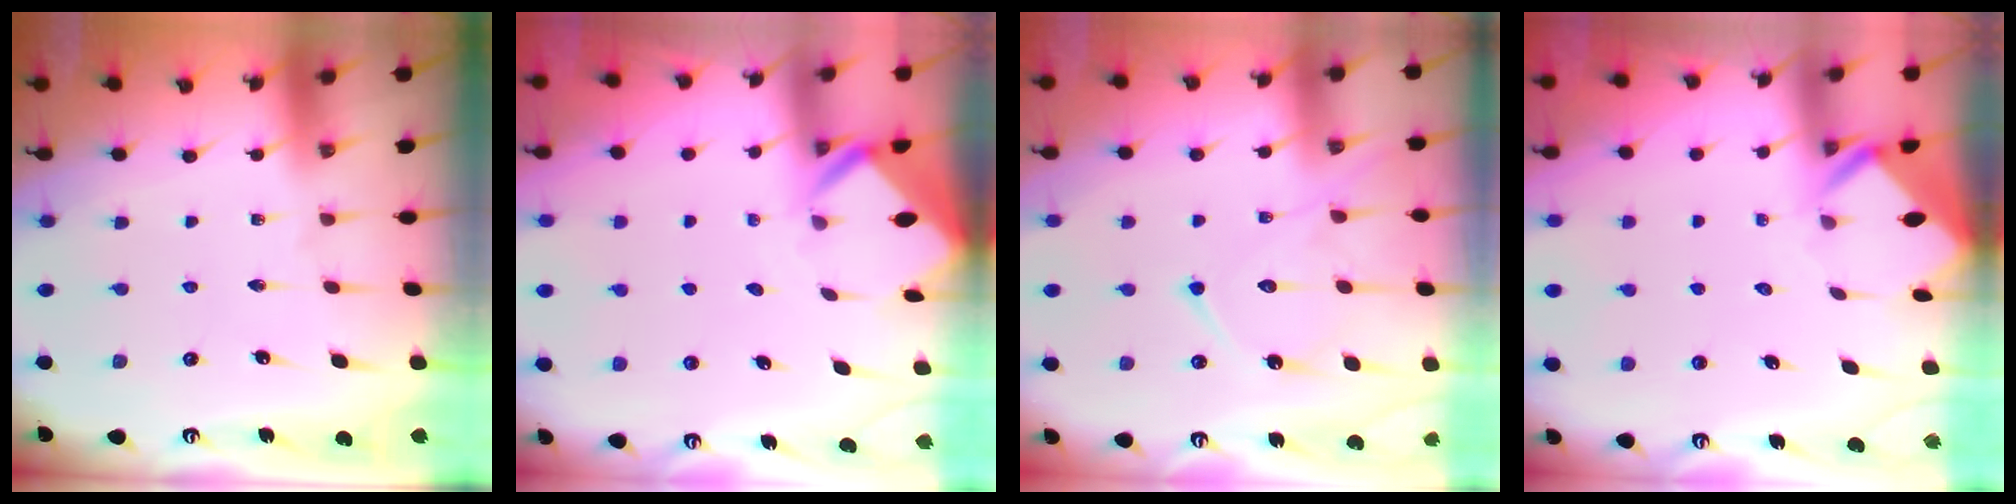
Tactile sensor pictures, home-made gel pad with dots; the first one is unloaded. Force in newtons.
{"total": 2.4, "press": 2.4, "slide": 0.1}
{"total": 13.3, "press": 13.2, "slide": 0.7}
{"total": 2.8, "press": 2.8, "slide": 0.2}